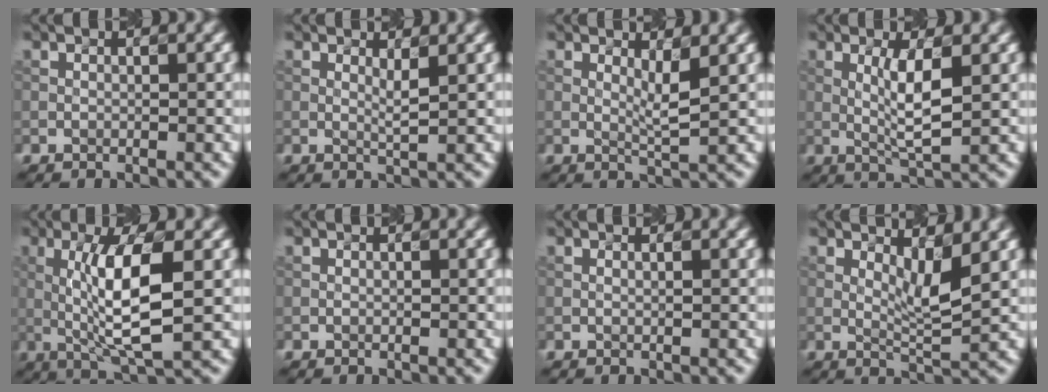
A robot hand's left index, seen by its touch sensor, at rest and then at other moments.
{"total": 1.1, "force": [0.4, 0.1, 1.0], "torque": [-0.020, -0.002, 0.011]}
{"total": 1.9, "force": [0.6, 0.2, 1.8], "torque": [-0.030, -0.006, 0.019]}
{"total": 3.5, "force": [0.4, 0.4, 3.5], "torque": [-0.073, -0.004, 0.022]}
{"total": 6.7, "force": [0.2, 1.2, 6.6], "torque": [-0.121, 0.001, 0.018]}
{"total": 0.0}
{"total": 0.6, "force": [0.2, 0.3, 0.5], "torque": [-0.002, 0.002, -0.002]}
{"total": 2.8, "force": [1.2, 0.4, 2.5], "torque": [-0.045, -0.010, 0.032]}